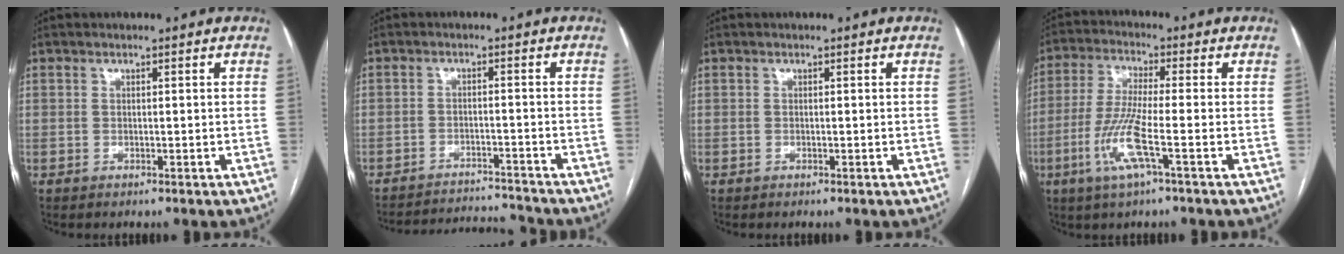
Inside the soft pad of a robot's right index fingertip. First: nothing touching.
{"total": 8.5, "force": [-8.5, 0.0, -0.1], "torque": [-0.005, 0.006, -0.128]}
{"total": 0.0}
{"total": 8.9, "force": [-3.2, 0.0, 8.3], "torque": [-0.176, -0.012, -0.067]}